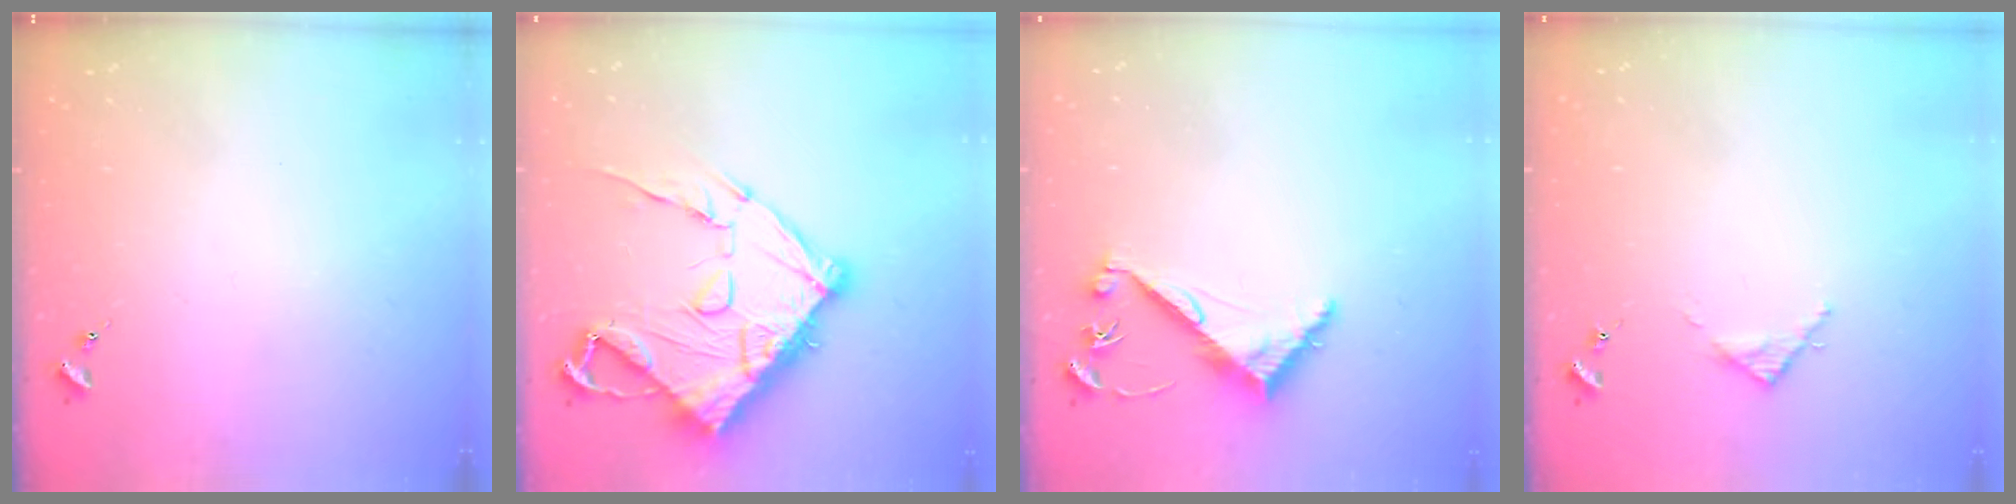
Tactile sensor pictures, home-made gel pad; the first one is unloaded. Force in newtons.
{"total": 20.9, "press": 20.8, "slide": 2.3}
{"total": 6.7, "press": 6.6, "slide": 0.7}
{"total": 2.8, "press": 2.8, "slide": 0.4}